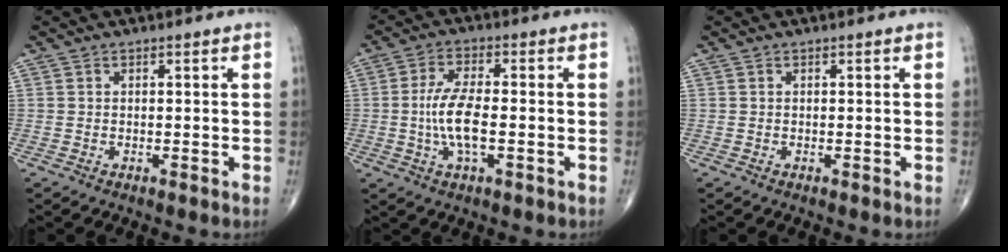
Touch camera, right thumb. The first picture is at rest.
{"total": 8.4, "force": [-1.0, 3.0, 7.8], "torque": [-0.164, 0.006, -0.023]}
{"total": 0.0}